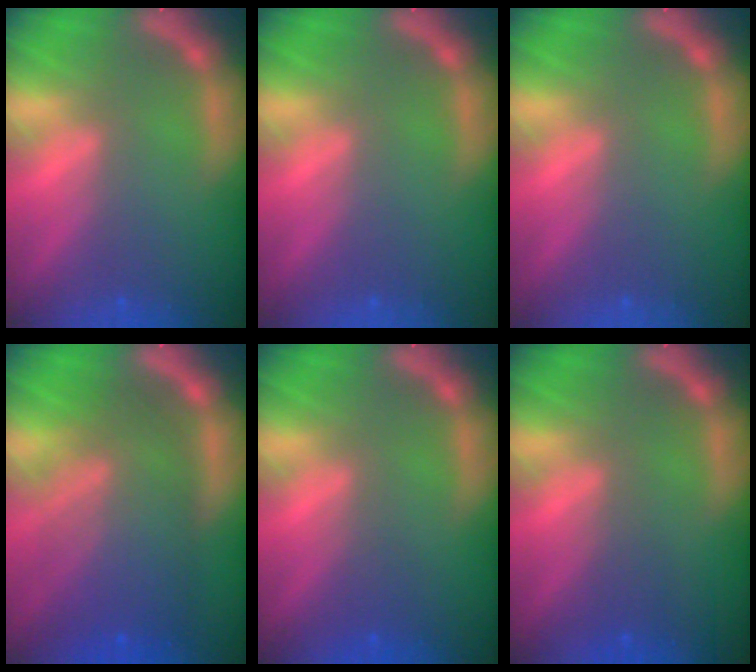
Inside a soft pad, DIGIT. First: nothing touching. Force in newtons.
{"total": 0.0}
{"total": 0.0}
{"total": 9.5}
{"total": 1.5}
{"total": 1.5}